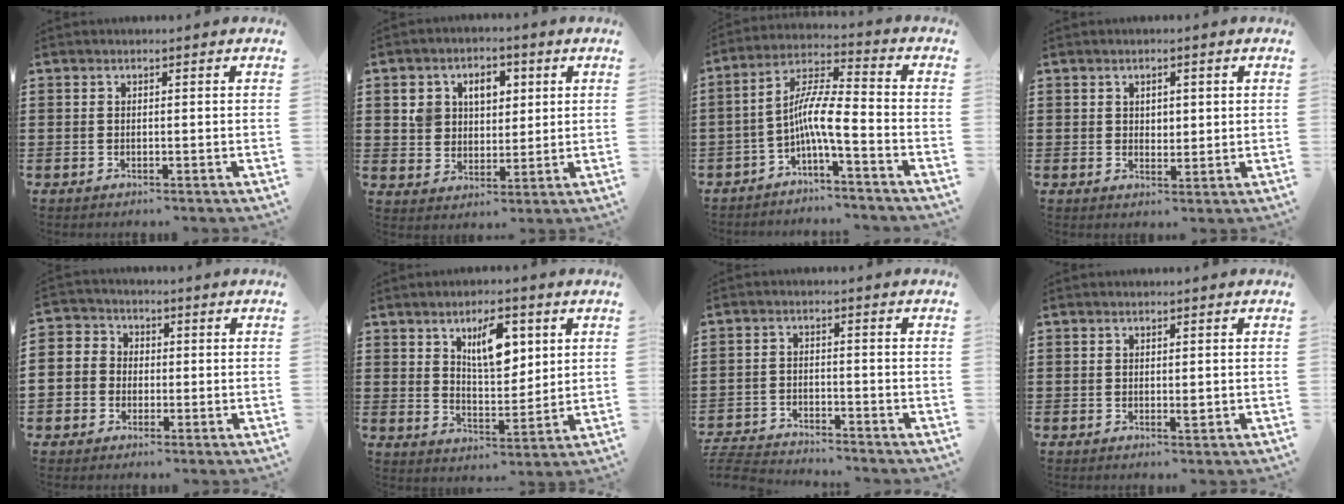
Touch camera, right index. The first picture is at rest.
{"total": 6.2, "force": [2.1, 4.9, 3.0], "torque": [-0.080, 0.019, 0.037]}
{"total": 7.5, "force": [-3.1, 0.9, 6.7], "torque": [-0.133, -0.006, -0.064]}
{"total": 1.7, "force": [0.9, 1.2, 0.8], "torque": [-0.010, 0.005, 0.013]}
{"total": 4.4, "force": [-1.4, 4.2, 0.3], "torque": [-0.032, 0.008, -0.034]}
{"total": 7.6, "force": [3.3, 3.7, 5.8], "torque": [-0.093, 0.000, 0.050]}
{"total": 4.0, "force": [-4.0, 0.2, 0.2], "torque": [-0.013, -0.001, -0.086]}
{"total": 0.9, "force": [0.0, 0.4, 0.9], "torque": [-0.015, -0.001, 0.000]}